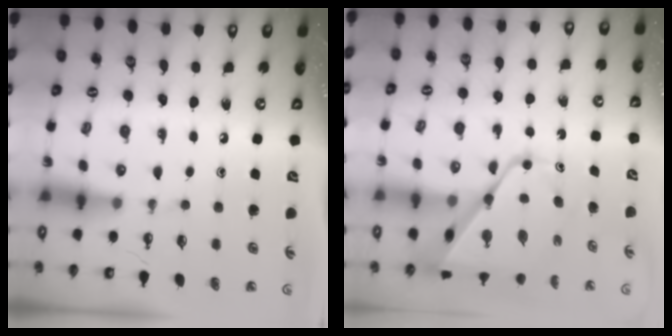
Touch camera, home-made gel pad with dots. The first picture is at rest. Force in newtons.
{"total": 13.0, "press": 13.0, "slide": 1.2}